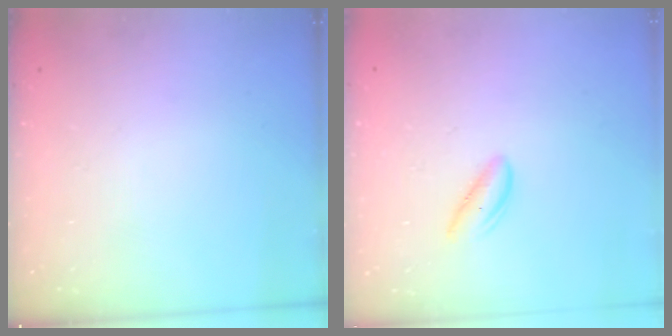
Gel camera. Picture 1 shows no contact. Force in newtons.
{"total": 1.8, "press": 1.7, "slide": 0.6}